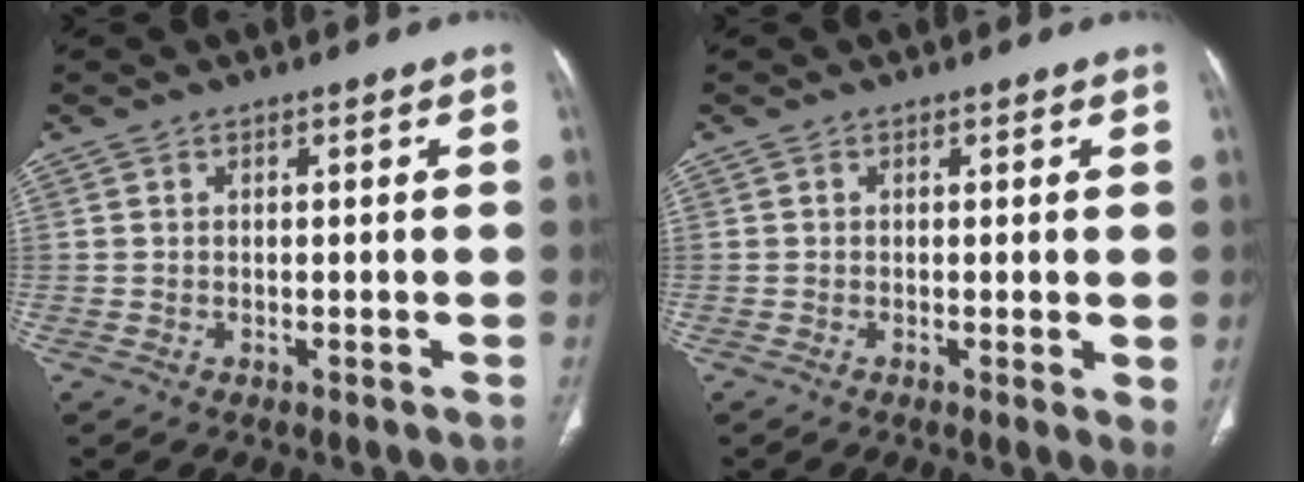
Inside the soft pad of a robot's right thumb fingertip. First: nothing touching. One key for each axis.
{"total": 2.7, "fx": 0.0, "fy": 0.6, "fz": 2.6, "tx": -0.040, "ty": -0.010, "tz": -0.004}